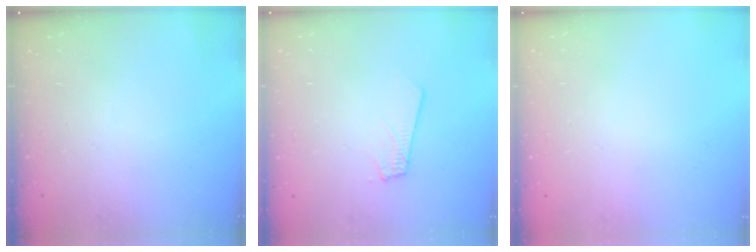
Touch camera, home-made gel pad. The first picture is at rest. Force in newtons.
{"total": 1.8, "press": 1.8, "slide": 0.1}
{"total": 0.0}